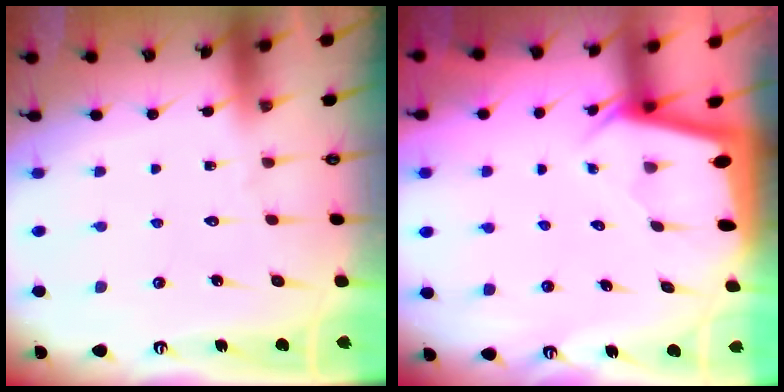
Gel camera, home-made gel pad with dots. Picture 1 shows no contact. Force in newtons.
{"total": 1.9, "press": 1.9, "slide": 0.1}